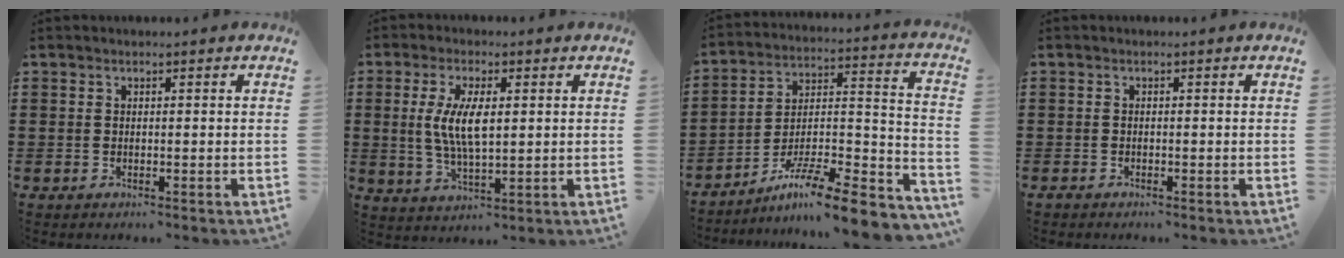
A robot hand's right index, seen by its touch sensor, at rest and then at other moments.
{"total": 7.0, "force": [0.7, 2.6, 6.5], "torque": [-0.141, 0.004, 0.007]}
{"total": 9.9, "force": [-7.9, 0.5, 6.0], "torque": [-0.091, 0.004, -0.154]}
{"total": 0.9, "force": [-0.9, 0.1, 0.0], "torque": [-0.002, -0.003, -0.018]}